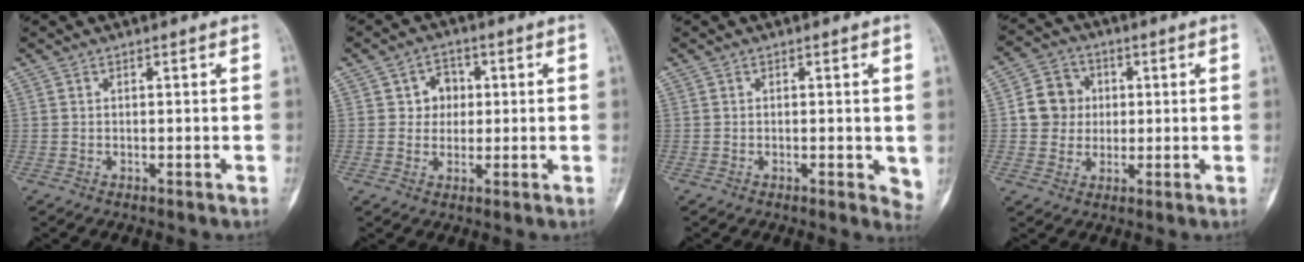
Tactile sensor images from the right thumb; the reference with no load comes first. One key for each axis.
{"total": 5.1, "fx": 0.8, "fy": 4.6, "fz": 2.2, "tx": 0.006, "ty": 0.007, "tz": 0.006}
{"total": 3.1, "fx": -0.2, "fy": 1.5, "fz": 2.7, "tx": -0.018, "ty": -0.007, "tz": -0.005}
{"total": 10.8, "fx": 0.5, "fy": 10.1, "fz": 3.9, "tx": -0.033, "ty": 0.022, "tz": 0.000}